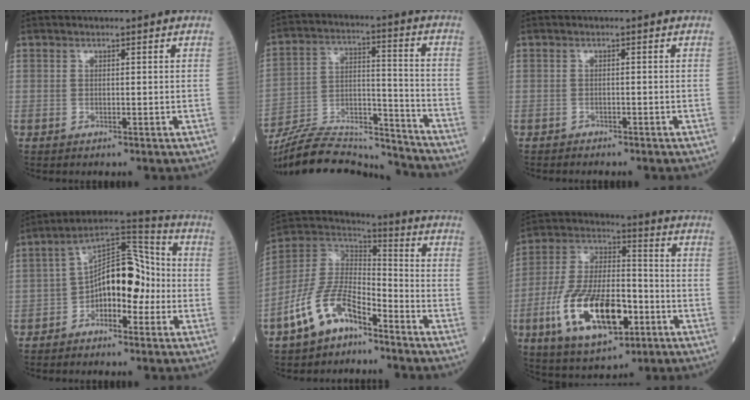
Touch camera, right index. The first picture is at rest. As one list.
[{"total": 22.5, "force": [-21.2, 3.3, 6.7], "torque": [-0.156, 0.011, -0.348]}, {"total": 3.1, "force": [-2.6, 1.3, 1.0], "torque": [-0.027, -0.004, -0.034]}, {"total": 12.1, "force": [-2.8, 6.0, 10.1], "torque": [-0.184, 0.043, -0.049]}, {"total": 12.6, "force": [-7.9, 5.7, 7.9], "torque": [-0.189, 0.017, -0.158]}, {"total": 19.2, "force": [-7.0, 7.9, 16.0], "torque": [-0.326, -0.002, -0.115]}]